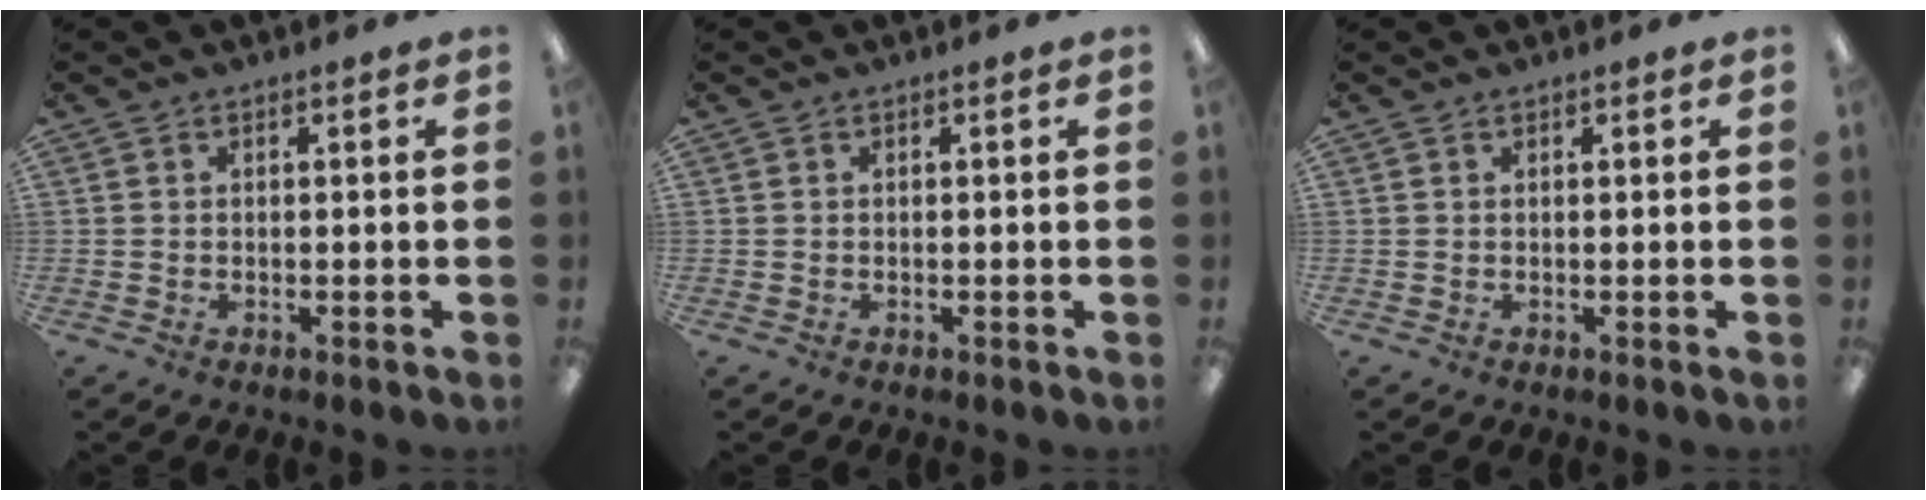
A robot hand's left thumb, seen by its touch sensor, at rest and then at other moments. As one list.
[{"total": 0.0}, {"total": 0.0}]